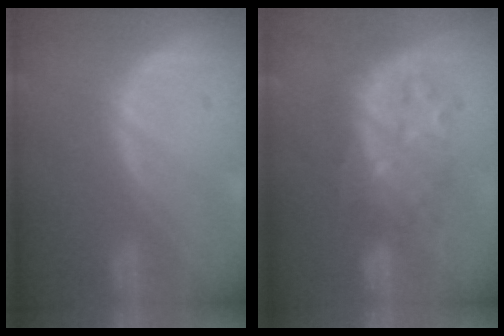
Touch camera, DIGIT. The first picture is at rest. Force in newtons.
{"total": 8.9, "press": 8.1, "slide": 3.7}